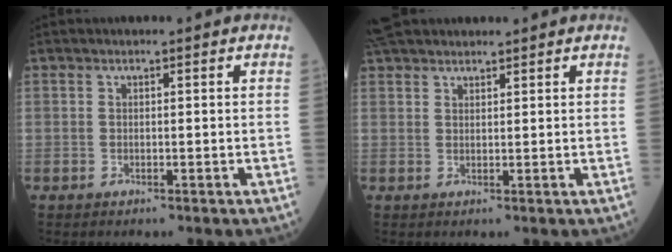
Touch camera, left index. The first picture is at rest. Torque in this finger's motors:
{"motor_torque": [-0.59, -0.57, 0.04, -0.01]}